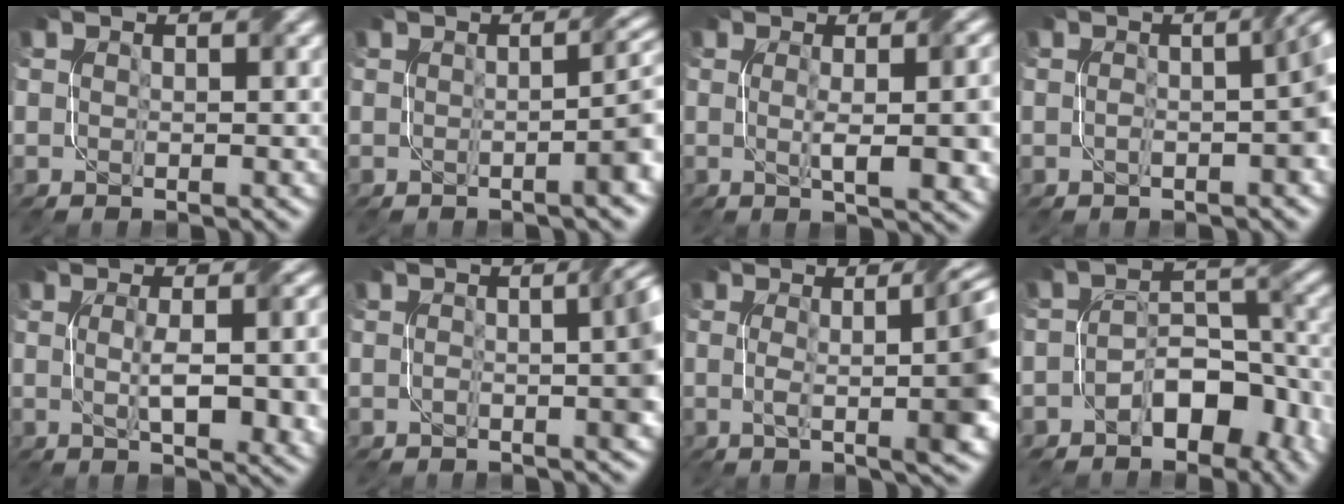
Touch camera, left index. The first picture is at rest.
{"total": 4.0, "force": [-0.7, 1.1, 3.8], "torque": [-0.025, 0.010, -0.012]}
{"total": 6.7, "force": [-0.3, 1.8, 6.5], "torque": [-0.069, 0.006, -0.003]}
{"total": 4.5, "force": [-0.6, 1.3, 4.2], "torque": [-0.055, 0.009, -0.011]}
{"total": 8.5, "force": [-0.5, 2.7, 8.0], "torque": [-0.099, 0.001, -0.003]}
{"total": 5.1, "force": [-0.2, 1.5, 4.9], "torque": [-0.047, 0.011, -0.006]}
{"total": 11.1, "force": [0.3, 4.1, 10.3], "torque": [-0.110, 0.016, 0.000]}
{"total": 6.3, "force": [-3.1, 3.5, 4.3], "torque": [-0.058, 0.004, -0.055]}